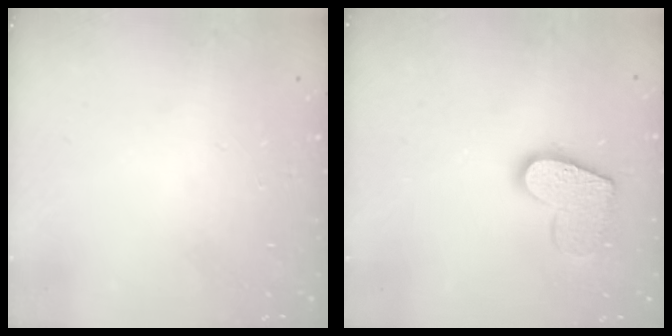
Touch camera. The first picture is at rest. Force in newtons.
{"total": 12.1, "press": 12.0, "slide": 0.8}